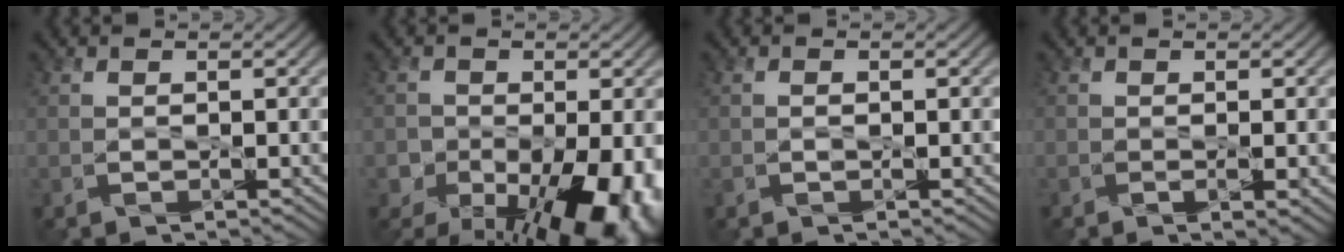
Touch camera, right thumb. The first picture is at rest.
{"total": 17.1, "force": [-7.7, 10.4, 11.3], "torque": [-0.172, -0.037, -0.091]}
{"total": 0.6, "force": [-0.1, 0.4, 0.4], "torque": [-0.009, -0.001, -0.001]}
{"total": 1.6, "force": [-0.5, 0.7, 1.4], "torque": [-0.027, -0.010, -0.005]}